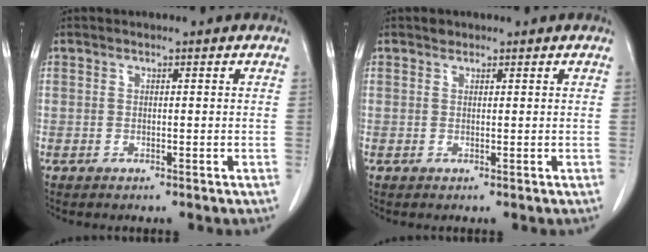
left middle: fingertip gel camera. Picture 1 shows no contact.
{"total": 0.7, "force": [0.6, 0.4, 0.1], "torque": [-0.005, 0.000, 0.008]}